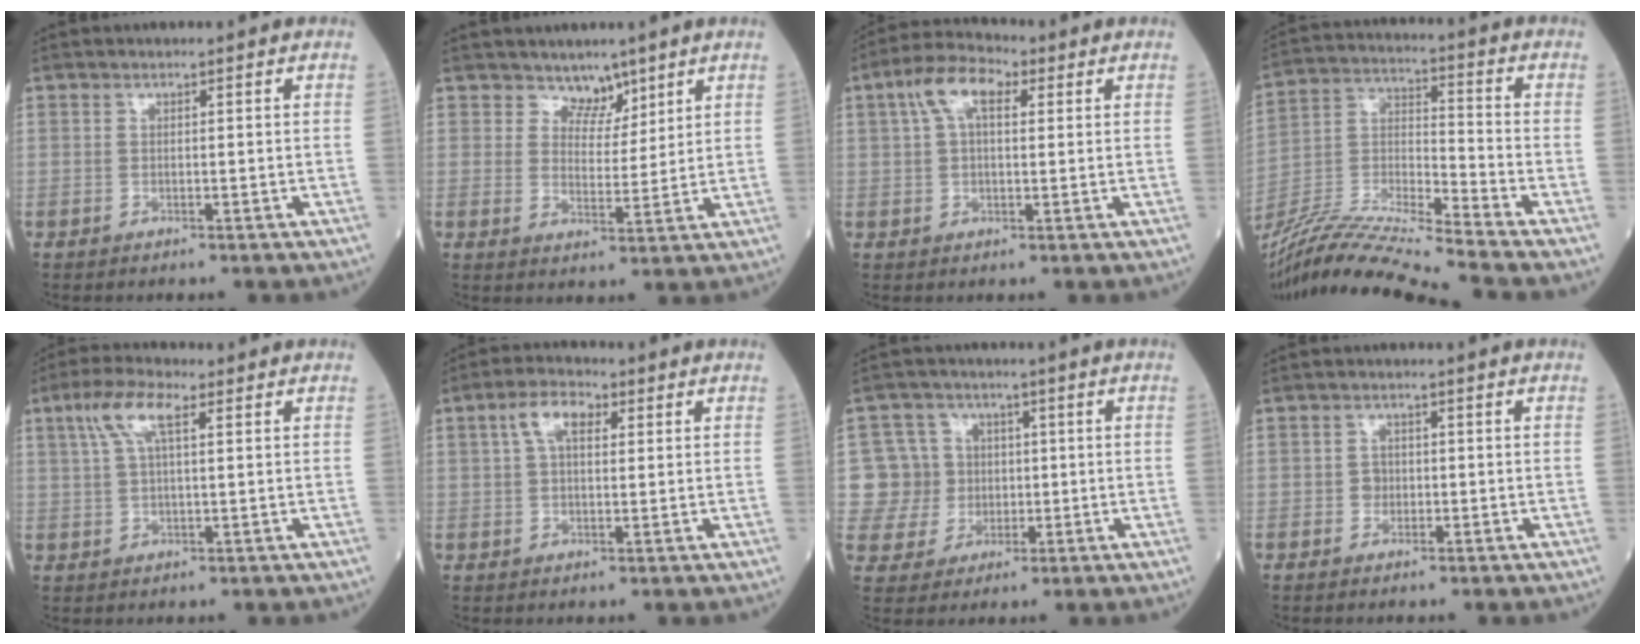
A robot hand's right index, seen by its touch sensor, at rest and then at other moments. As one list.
[{"total": 3.8, "force": [3.2, 2.1, 0.4], "torque": [0.004, -0.006, 0.055]}, {"total": 7.0, "force": [2.6, 3.0, 5.8], "torque": [-0.121, 0.031, 0.045]}, {"total": 17.5, "force": [-15.8, -2.4, 7.0], "torque": [-0.132, -0.006, -0.292]}, {"total": 5.9, "force": [2.5, 1.4, 5.2], "torque": [-0.113, 0.022, 0.050]}, {"total": 5.2, "force": [1.8, 2.4, 4.2], "torque": [-0.086, 0.021, 0.034]}, {"total": 7.8, "force": [0.5, 7.8, 0.6], "torque": [-0.017, 0.020, 0.018]}, {"total": 1.4, "force": [-0.5, 1.2, 0.5], "torque": [-0.003, 0.006, -0.008]}]